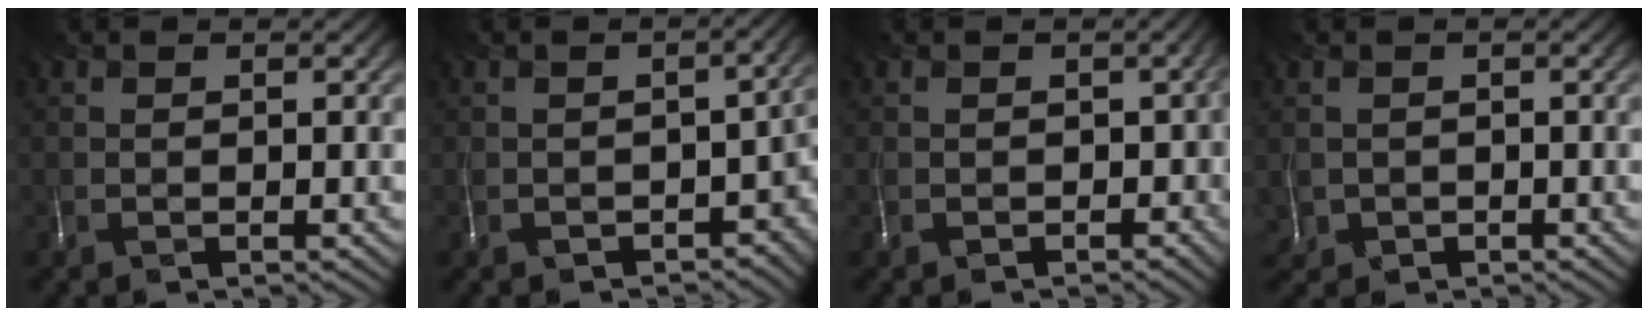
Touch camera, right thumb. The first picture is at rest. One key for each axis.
{"total": 6.9, "fx": -3.5, "fy": 4.0, "fz": 4.4, "tx": -0.060, "ty": -0.032, "tz": -0.053}
{"total": 3.2, "fx": -1.5, "fy": 2.4, "fz": 1.5, "tx": -0.021, "ty": -0.013, "tz": -0.023}
{"total": 1.4, "fx": 0.1, "fy": 1.4, "fz": 0.4, "tx": -0.023, "ty": -0.004, "tz": 0.007}